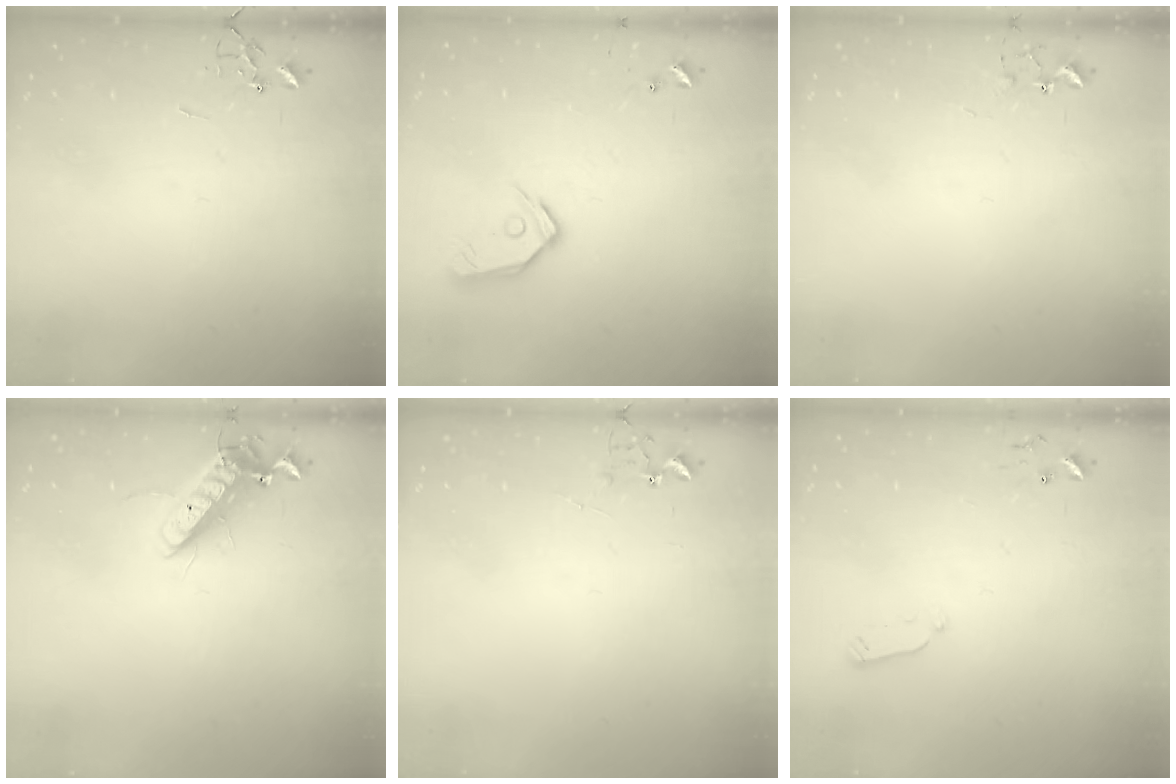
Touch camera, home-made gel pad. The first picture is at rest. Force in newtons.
{"total": 11.6, "press": 11.5, "slide": 1.2}
{"total": 5.8, "press": 5.7, "slide": 0.7}
{"total": 12.9, "press": 12.7, "slide": 2.1}
{"total": 5.4, "press": 5.4, "slide": 0.7}
{"total": 2.9, "press": 2.9, "slide": 0.4}